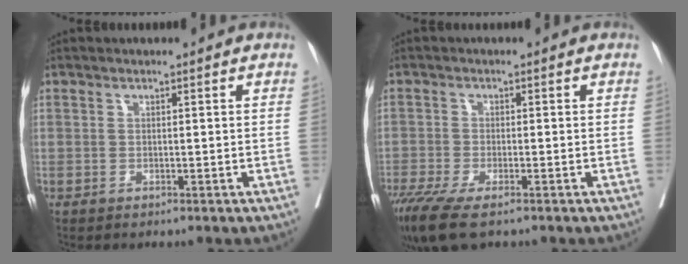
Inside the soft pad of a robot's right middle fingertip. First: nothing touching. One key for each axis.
{"total": 7.7, "fx": -5.4, "fy": 1.7, "fz": 5.1, "tx": -0.092, "ty": -0.021, "tz": -0.092}